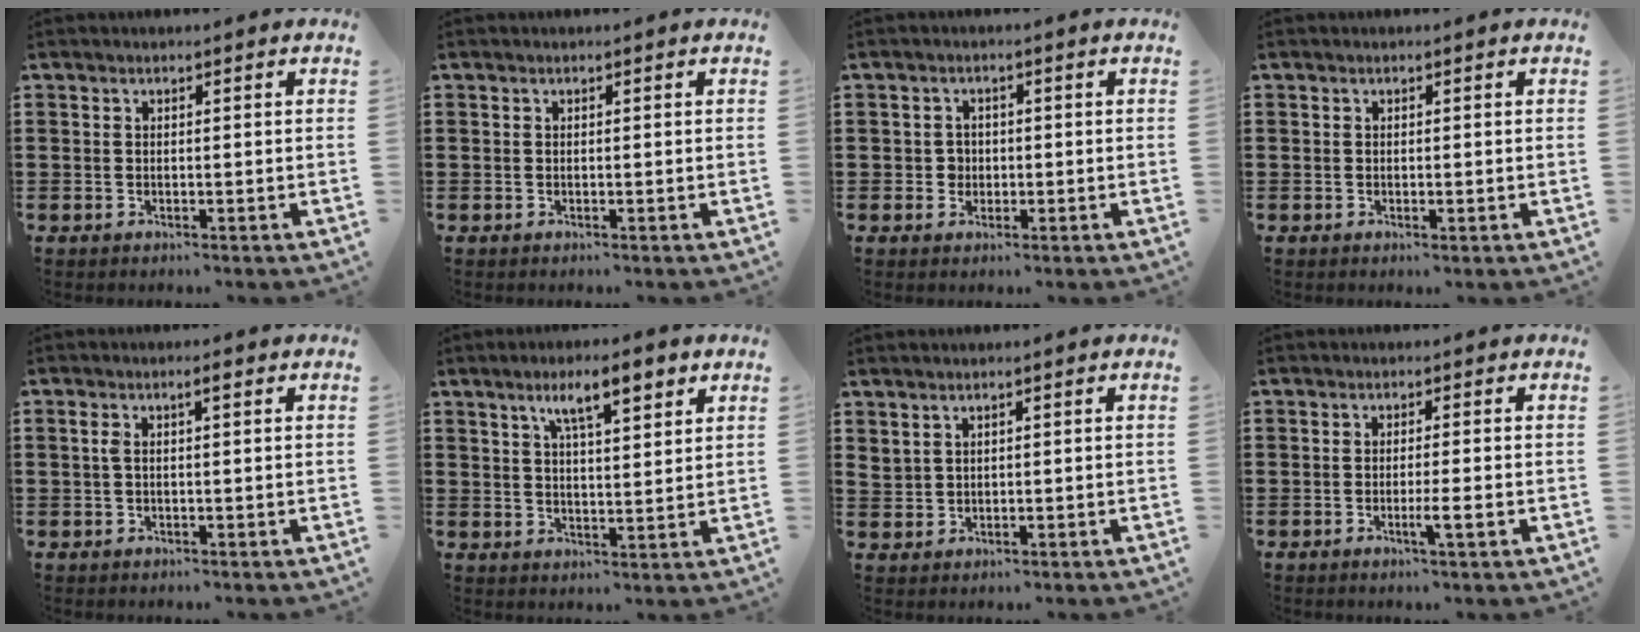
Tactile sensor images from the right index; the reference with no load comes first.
{"total": 0.0}
{"total": 2.0, "force": [-0.3, 1.9, 0.6], "torque": [-0.017, 0.007, -0.007]}
{"total": 0.0}
{"total": 2.1, "force": [0.4, 0.5, 2.0], "torque": [-0.038, 0.004, 0.004]}
{"total": 6.8, "force": [4.0, 1.4, 5.4], "torque": [-0.097, 0.000, 0.065]}
{"total": 1.4, "force": [1.2, 0.7, 0.3], "torque": [-0.008, 0.002, 0.023]}
{"total": 3.0, "force": [-1.1, -0.1, 2.8], "torque": [-0.046, -0.007, -0.021]}